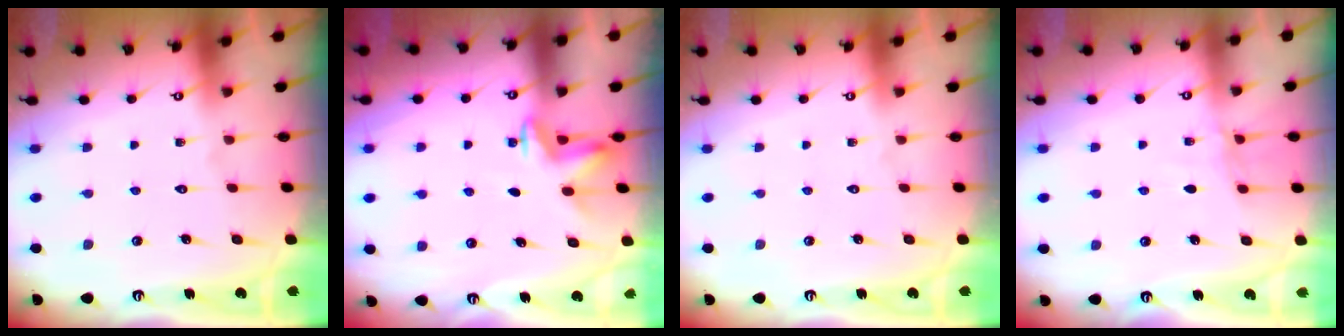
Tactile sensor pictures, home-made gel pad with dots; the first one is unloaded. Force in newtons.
{"total": 3.7, "press": 3.6, "slide": 0.9}
{"total": 0.0}
{"total": 5.9, "press": 5.9, "slide": 0.6}